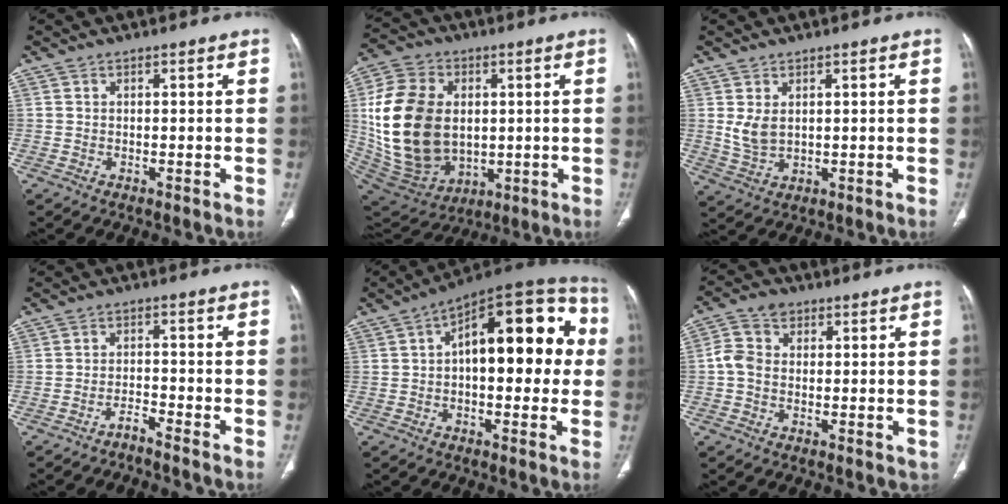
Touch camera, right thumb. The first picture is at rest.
{"total": 23.5, "force": [1.7, 16.8, 16.3], "torque": [-0.313, -0.009, 0.057]}
{"total": 4.4, "force": [1.2, 2.8, 3.1], "torque": [-0.060, -0.009, 0.035]}
{"total": 2.0, "force": [-1.9, -0.4, 0.6], "torque": [-0.017, 0.014, -0.037]}
{"total": 22.1, "force": [2.5, 10.7, 19.2], "torque": [-0.227, 0.039, 0.022]}
{"total": 6.7, "force": [0.6, 5.6, 3.6], "torque": [-0.057, 0.015, 0.008]}